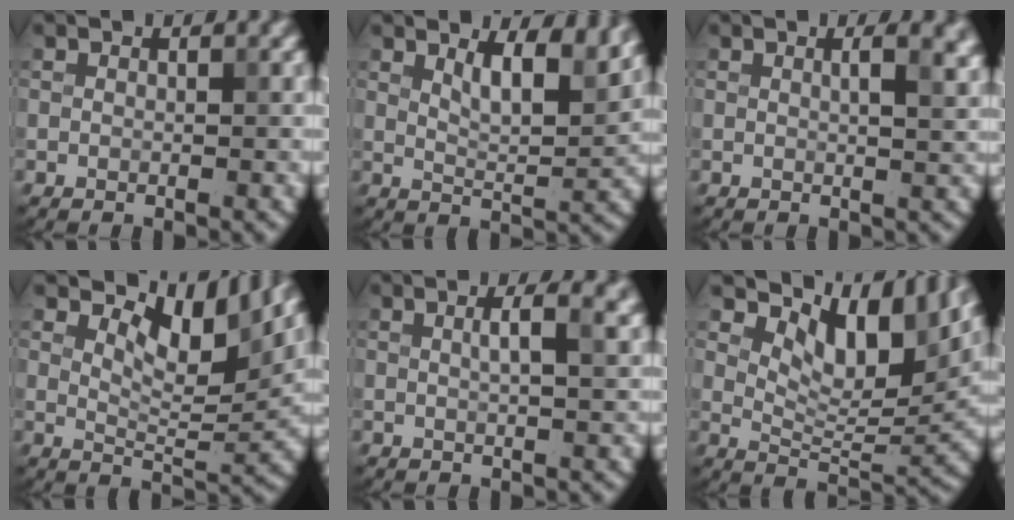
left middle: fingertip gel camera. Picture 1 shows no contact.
{"total": 5.3, "force": [3.1, 1.8, 4.0], "torque": [-0.062, 0.000, 0.048]}
{"total": 3.9, "force": [1.4, 1.6, 3.3], "torque": [-0.024, 0.012, 0.009]}
{"total": 5.8, "force": [3.2, 2.3, 4.3], "torque": [-0.071, -0.003, 0.049]}
{"total": 3.4, "force": [1.1, 1.1, 3.0], "torque": [-0.032, 0.011, 0.005]}
{"total": 9.4, "force": [5.7, 4.0, 6.2], "torque": [-0.095, 0.000, 0.099]}